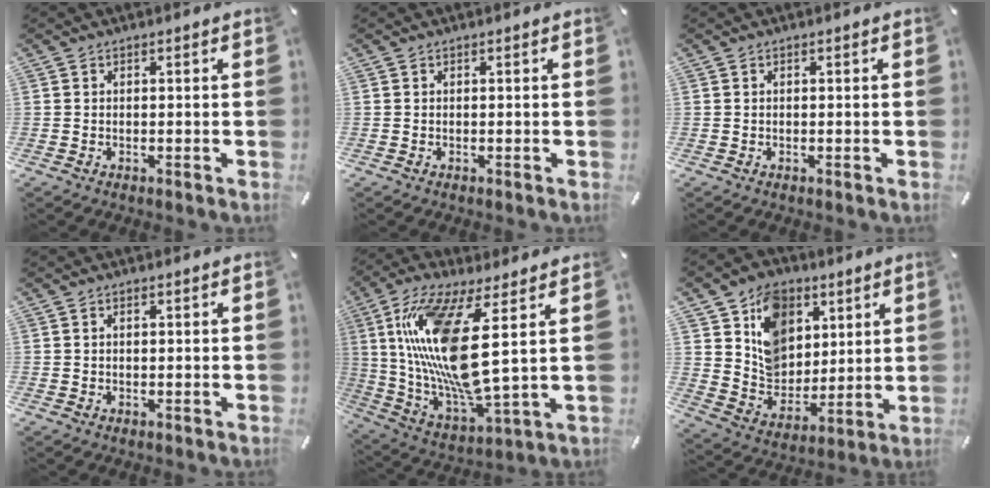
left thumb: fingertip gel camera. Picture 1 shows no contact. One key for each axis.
{"total": 0.0}
{"total": 0.0}
{"total": 0.8, "fx": 0.1, "fy": 0.4, "fz": 0.6, "tx": -0.013, "ty": 0.002, "tz": 0.002}
{"total": 21.0, "fx": 6.3, "fy": 5.8, "fz": 19.1, "tx": -0.415, "ty": -0.038, "tz": 0.093}
{"total": 13.3, "fx": 5.6, "fy": 11.1, "fz": 4.6, "tx": -0.091, "ty": -0.032, "tz": 0.112}